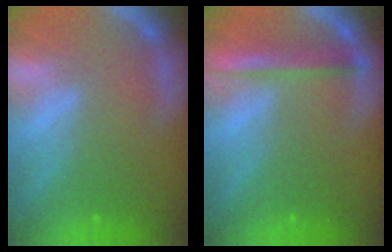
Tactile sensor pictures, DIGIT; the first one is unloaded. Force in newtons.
{"total": 3.5}